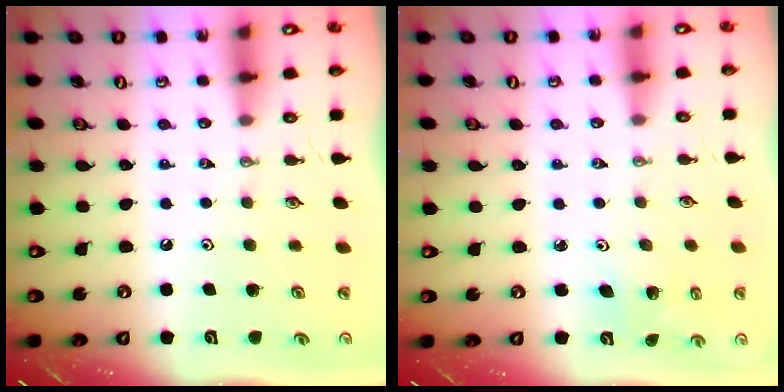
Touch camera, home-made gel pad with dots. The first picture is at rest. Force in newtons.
{"total": 2.3, "press": 2.3, "slide": 0.2}